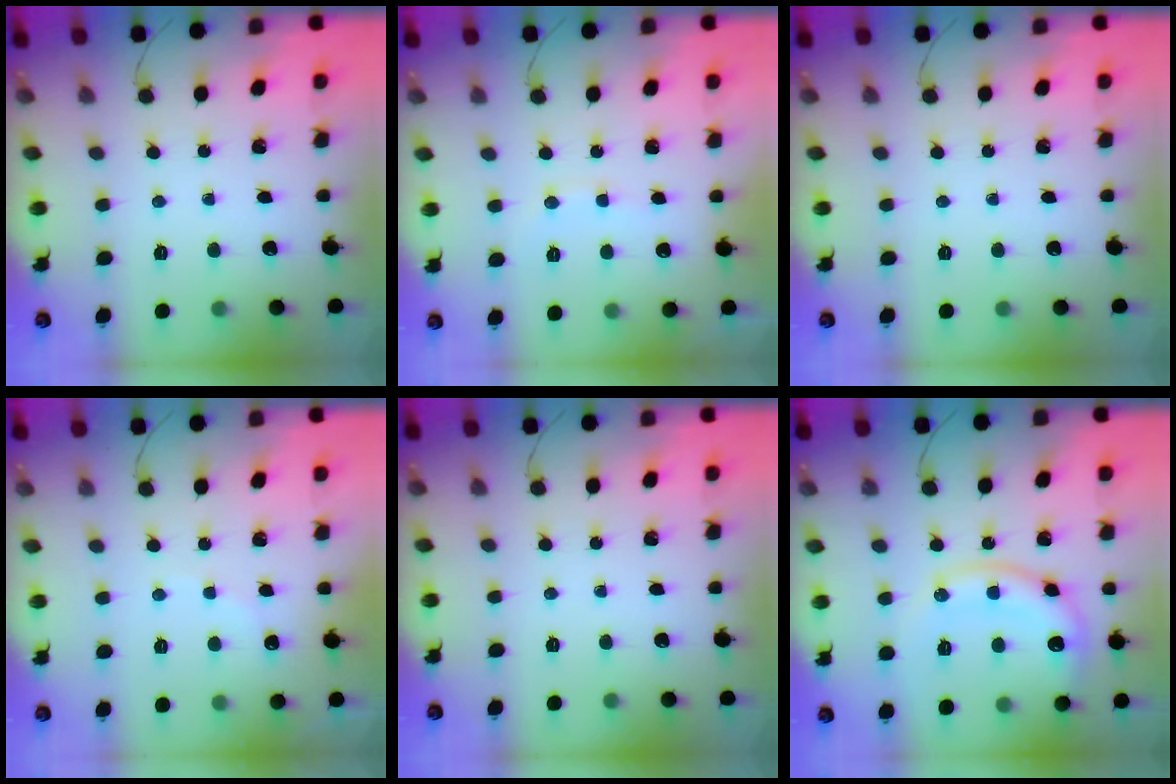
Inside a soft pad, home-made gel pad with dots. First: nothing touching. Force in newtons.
{"total": 6.6, "press": 6.5, "slide": 1.2}
{"total": 0.0}
{"total": 5.7, "press": 5.6, "slide": 0.9}
{"total": 0.0}
{"total": 15.2, "press": 15.1, "slide": 1.5}